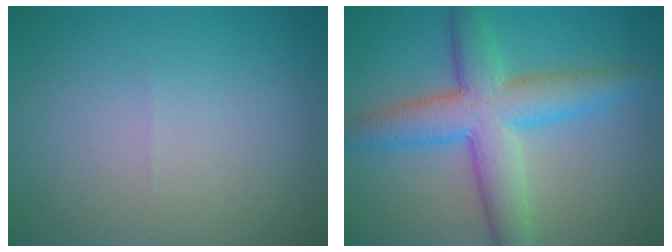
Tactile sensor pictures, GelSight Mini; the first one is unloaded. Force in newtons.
{"total": 7.3, "press": 7.3, "slide": 0.1}